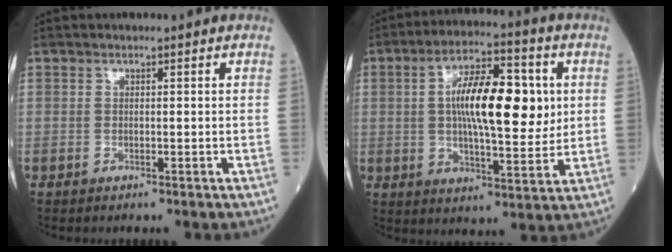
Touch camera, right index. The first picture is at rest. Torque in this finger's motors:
{"motor_torque": [1.67, 0.47, 0.40, 0.21]}